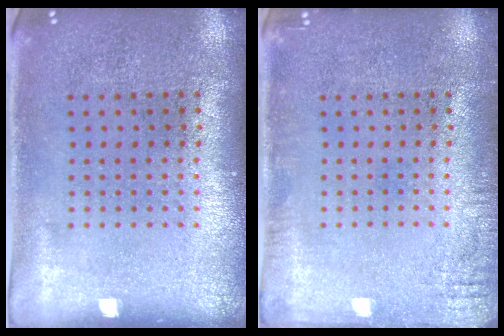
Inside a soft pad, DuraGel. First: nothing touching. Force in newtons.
{"total": 1.7, "press": 1.7, "slide": 0.2}